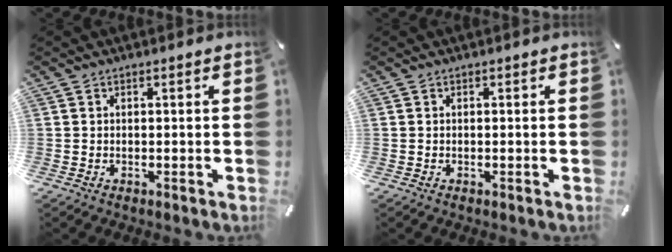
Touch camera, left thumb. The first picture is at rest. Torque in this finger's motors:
{"motor_torque": [-0.03, 0.03, 0.00, 0.00, 0.00]}